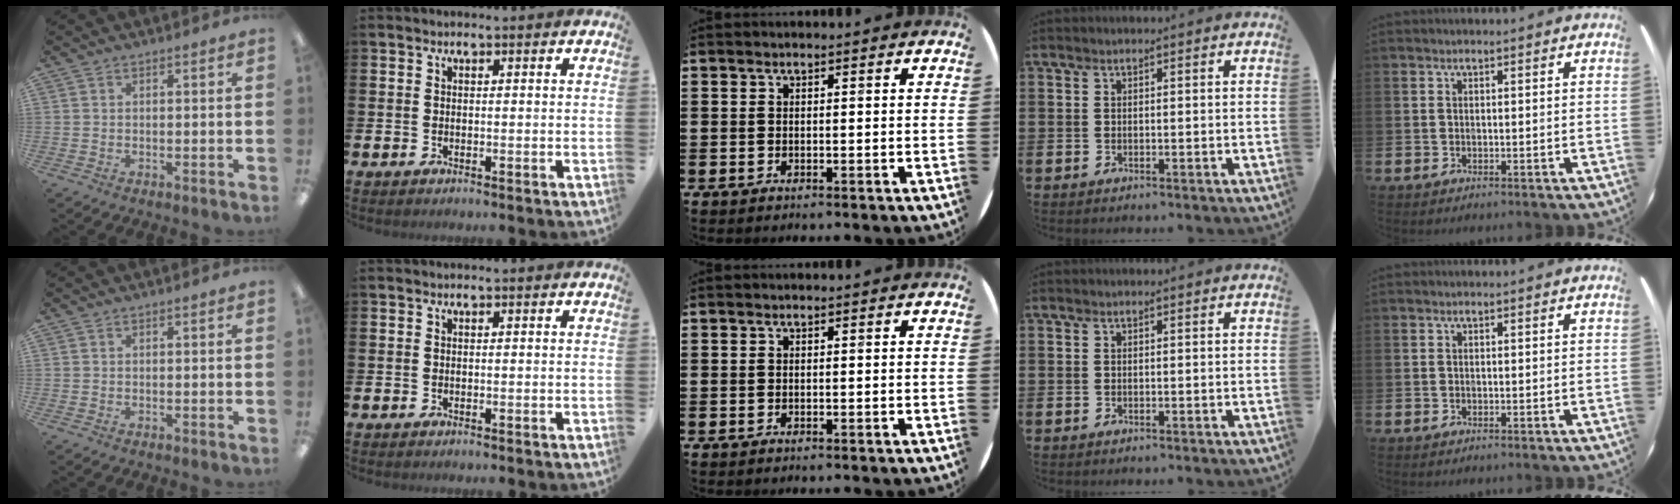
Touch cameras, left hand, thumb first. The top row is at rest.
{}